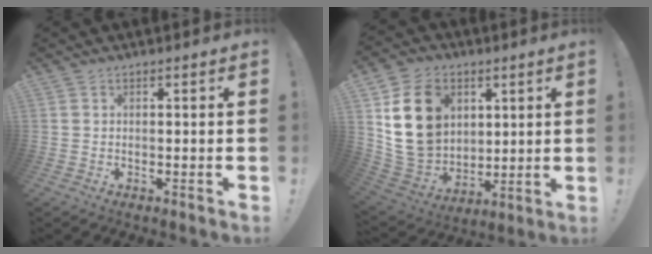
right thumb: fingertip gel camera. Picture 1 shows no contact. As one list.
[{"total": 19.5, "force": [6.7, 15.2, 10.1], "torque": [-0.187, -0.031, 0.131]}]